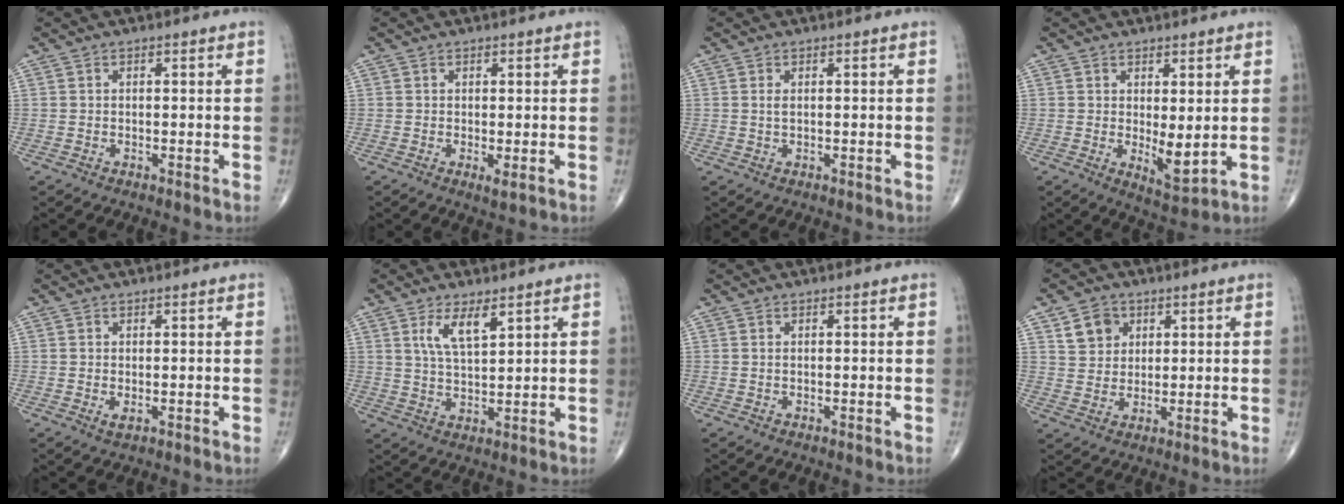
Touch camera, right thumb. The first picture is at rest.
{"total": 1.2, "force": [0.0, 0.4, 1.2], "torque": [-0.020, -0.007, -0.001]}
{"total": 0.8, "force": [0.3, 0.3, 0.7], "torque": [-0.016, -0.002, 0.006]}
{"total": 5.3, "force": [0.5, 1.9, 4.9], "torque": [-0.070, -0.021, 0.017]}
{"total": 1.1, "force": [-0.1, 0.6, 0.9], "torque": [-0.015, -0.004, 0.000]}
{"total": 6.0, "force": [3.3, 2.0, 4.7], "torque": [-0.083, -0.022, 0.068]}
{"total": 0.0}
{"total": 6.0, "force": [2.8, 4.9, 2.1], "torque": [-0.012, -0.013, 0.051]}